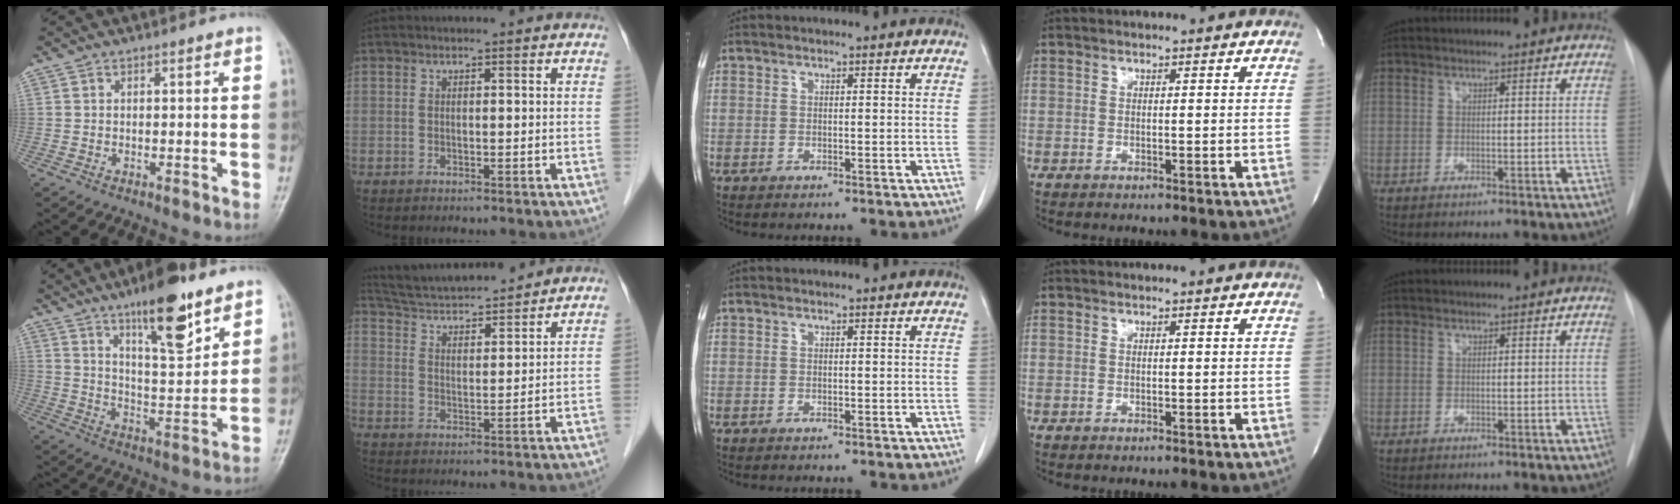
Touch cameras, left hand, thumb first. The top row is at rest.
{"thumb": {"total": 14.8, "force": [9.5, 4.1, 10.6], "torque": [-0.143, -0.057, 0.157]}, "index": {"total": 14.1, "force": [13.1, 1.7, 4.8], "torque": [-0.090, 0.024, 0.216]}}